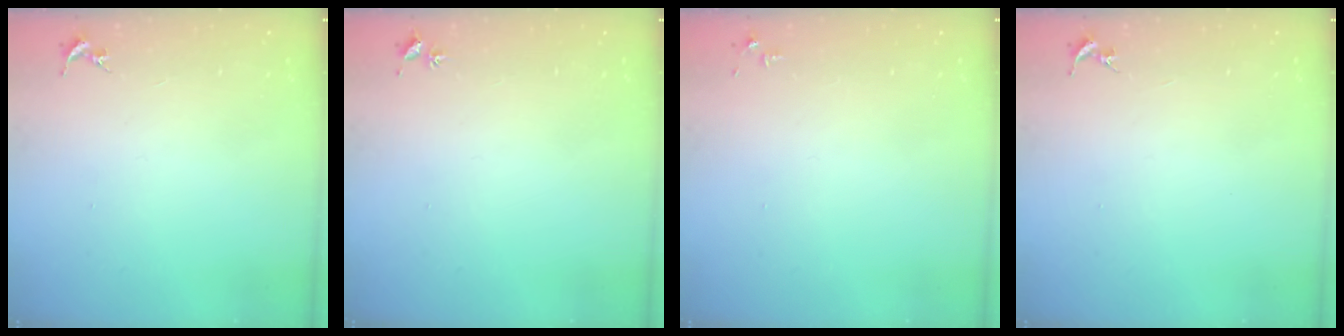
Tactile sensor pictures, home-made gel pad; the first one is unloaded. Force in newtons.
{"total": 2.0, "press": 2.0, "slide": 0.3}
{"total": 2.8, "press": 2.8, "slide": 0.4}
{"total": 0.0}